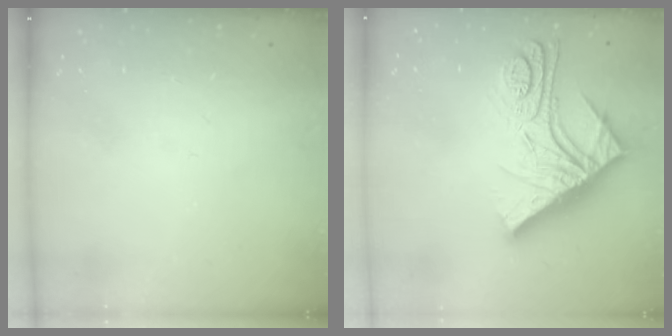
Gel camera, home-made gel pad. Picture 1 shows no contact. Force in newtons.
{"total": 17.1, "press": 17.0, "slide": 1.5}